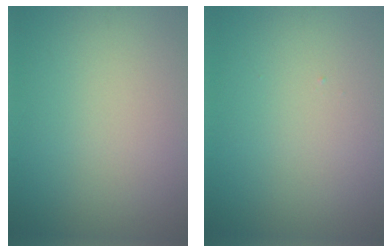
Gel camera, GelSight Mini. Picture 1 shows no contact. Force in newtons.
{"total": 0.0}